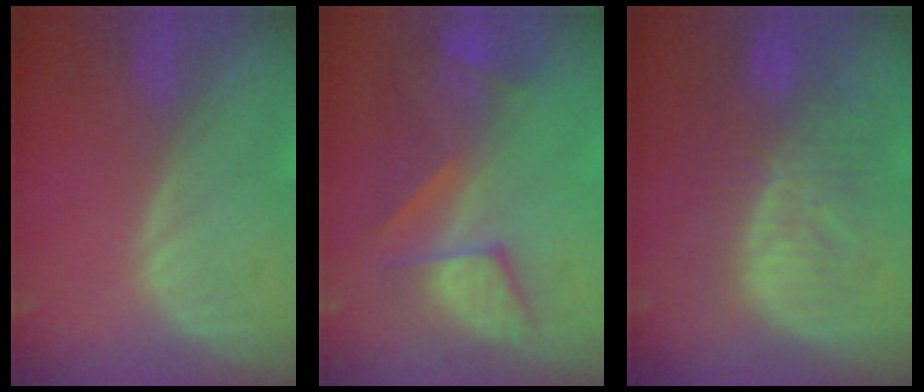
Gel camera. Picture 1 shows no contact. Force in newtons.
{"total": 8.8, "press": 8.2, "slide": 3.0}
{"total": 10.0, "press": 9.0, "slide": 4.2}